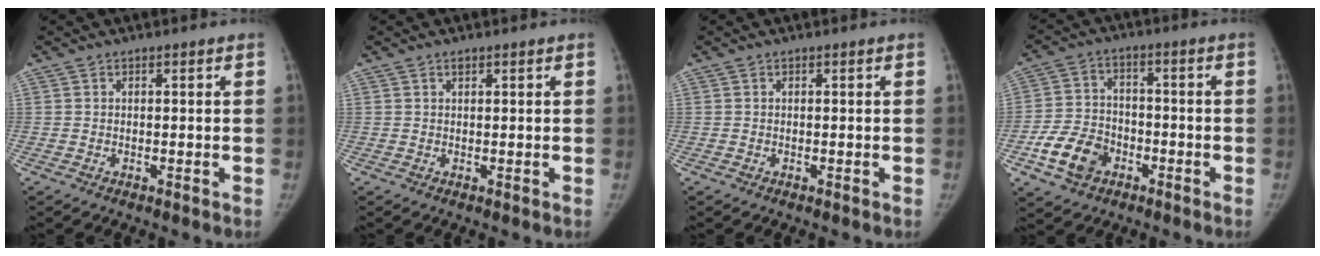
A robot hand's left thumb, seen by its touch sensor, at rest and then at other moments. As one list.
[{"total": 0.7, "force": [0.5, 0.3, 0.4], "torque": [-0.006, -0.002, 0.008]}, {"total": 0.0}, {"total": 9.7, "force": [-4.4, 7.2, 4.9], "torque": [-0.077, 0.020, -0.080]}]